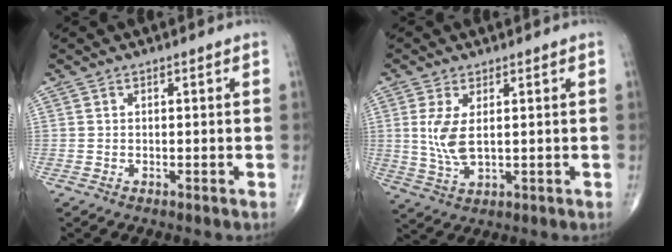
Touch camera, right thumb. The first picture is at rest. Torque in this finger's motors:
{"motor_torque": [-0.42, 0.49, 0.38, 0.73, 0.07]}